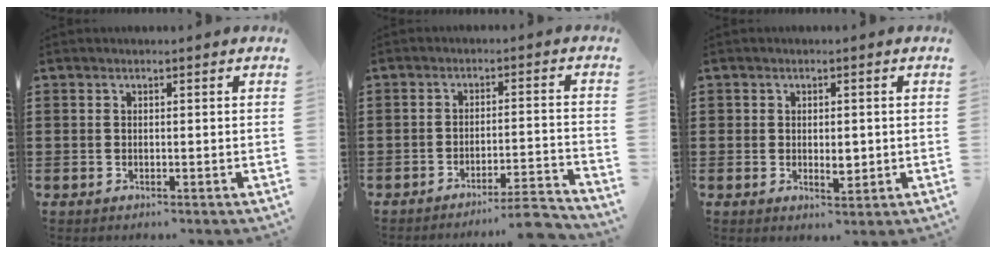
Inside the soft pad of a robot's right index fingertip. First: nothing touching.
{"total": 4.9, "force": [-4.5, -0.3, 1.8], "torque": [-0.031, -0.012, -0.090]}
{"total": 2.8, "force": [-0.2, 1.6, 2.3], "torque": [-0.036, 0.001, -0.006]}